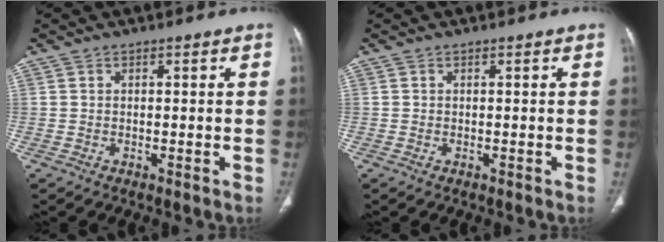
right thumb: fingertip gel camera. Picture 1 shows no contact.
{"total": 0.0}